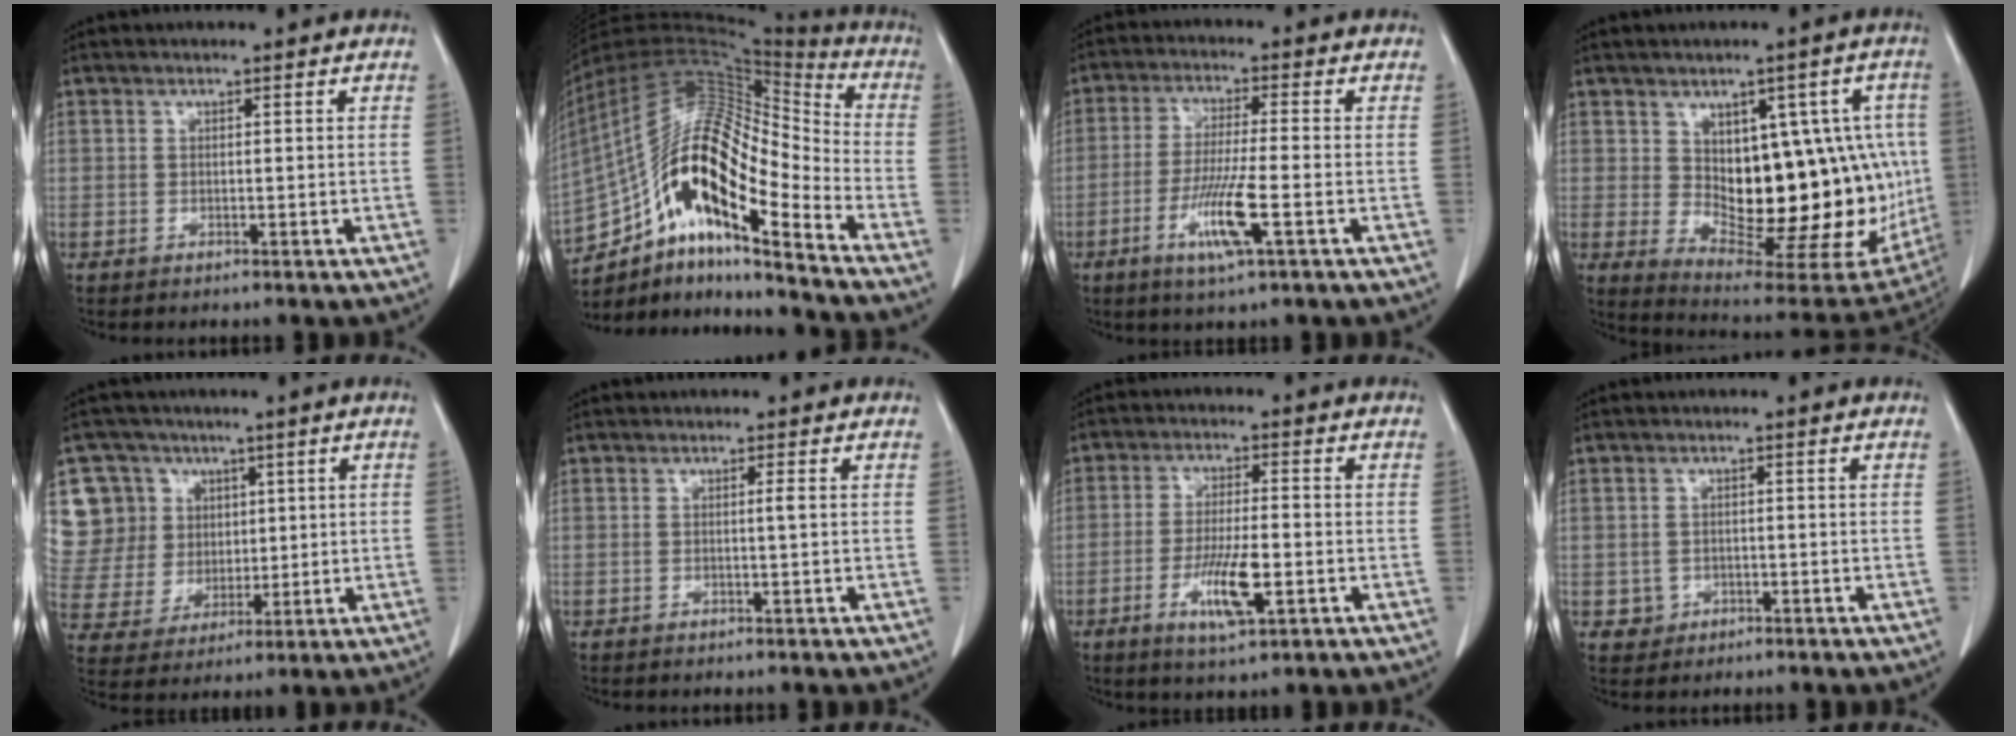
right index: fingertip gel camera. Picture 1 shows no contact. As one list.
[{"total": 20.7, "force": [-10.7, 5.0, 17.0], "torque": [-0.324, 0.029, -0.184]}, {"total": 8.4, "force": [-3.2, 0.1, 7.8], "torque": [-0.152, -0.015, -0.060]}, {"total": 19.6, "force": [1.2, 9.3, 17.2], "torque": [-0.204, 0.011, 0.043]}, {"total": 13.1, "force": [5.6, 11.8, 1.7], "torque": [-0.061, 0.054, 0.125]}, {"total": 0.7, "force": [0.0, -0.2, 0.6], "torque": [-0.008, -0.001, 0.001]}, {"total": 7.8, "force": [-2.7, 1.5, 7.2], "torque": [-0.134, -0.010, -0.043]}, {"total": 2.2, "force": [-0.5, 2.1, 0.2], "torque": [0.004, 0.008, -0.003]}]